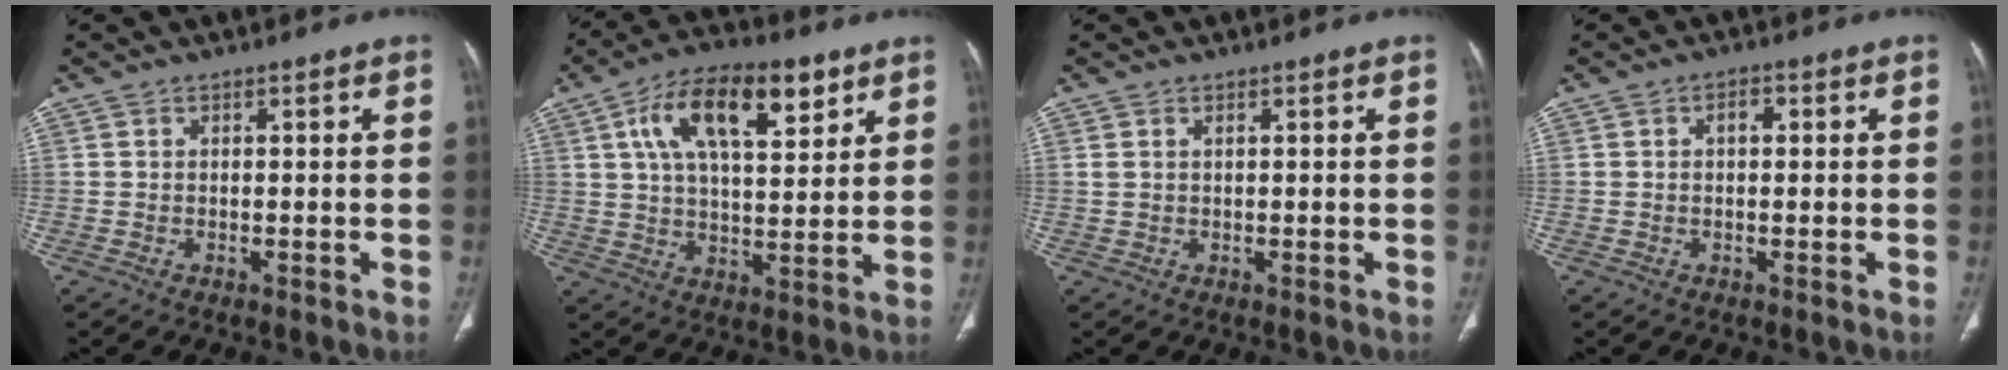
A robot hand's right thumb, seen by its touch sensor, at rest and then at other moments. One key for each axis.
{"total": 16.8, "fx": 7.5, "fy": 7.5, "fz": 13.0, "tx": -0.192, "ty": -0.009, "tz": 0.124}
{"total": 1.0, "fx": 0.5, "fy": 0.5, "fz": 0.8, "tx": -0.021, "ty": 0.010, "tz": 0.016}
{"total": 2.2, "fx": 0.4, "fy": 1.2, "fz": 1.8, "tx": -0.026, "ty": 0.009, "tz": 0.005}